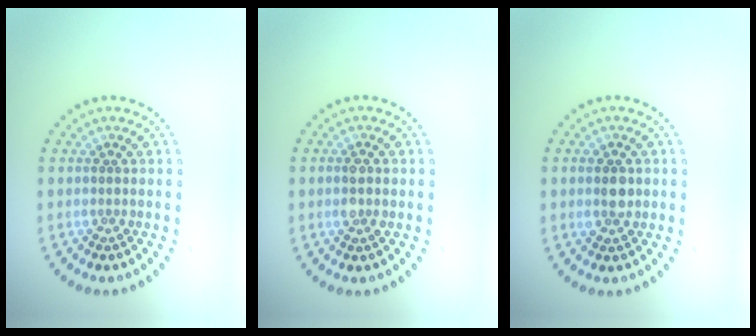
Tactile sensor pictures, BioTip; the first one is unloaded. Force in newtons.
{"total": 1.6, "press": 1.6, "slide": 0.3}
{"total": 1.9, "press": 1.9, "slide": 0.3}